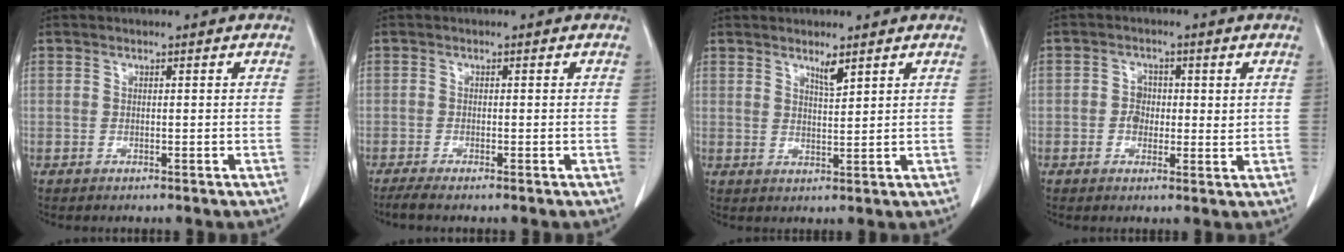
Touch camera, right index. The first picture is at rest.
{"total": 1.8, "force": [-1.4, -0.1, 1.0], "torque": [-0.025, -0.006, -0.029]}
{"total": 2.5, "force": [1.9, 0.2, 1.6], "torque": [-0.033, -0.008, 0.036]}
{"total": 3.2, "force": [0.3, 2.4, 2.0], "torque": [-0.026, 0.004, 0.003]}